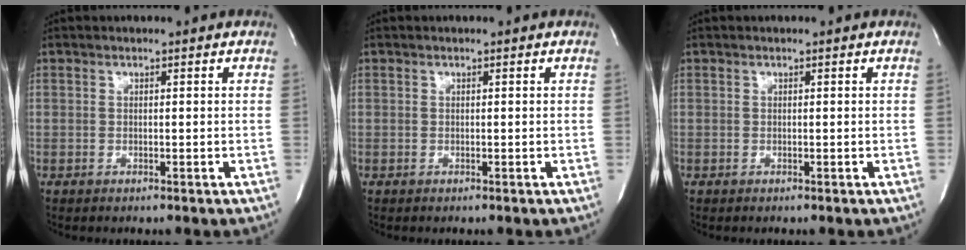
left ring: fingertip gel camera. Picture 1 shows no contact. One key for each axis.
{"total": 0.0}
{"total": 0.0}